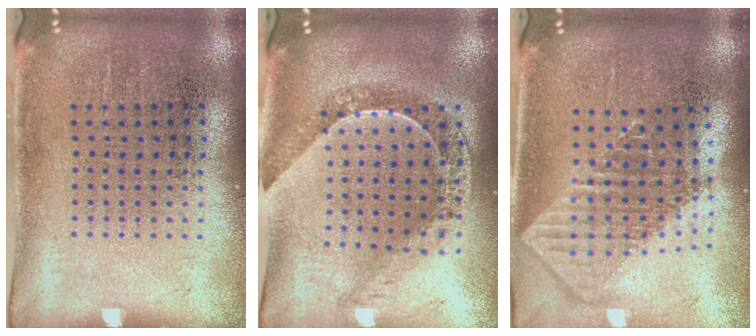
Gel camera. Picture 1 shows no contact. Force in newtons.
{"total": 1.1, "press": 1.1, "slide": 0.2}
{"total": 1.9, "press": 1.5, "slide": 1.2}